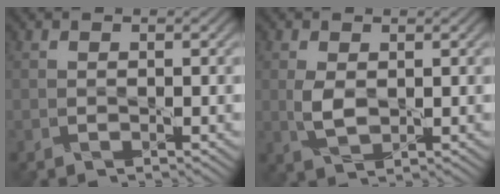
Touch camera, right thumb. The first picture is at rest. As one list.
[{"total": 2.9, "force": [0.3, 1.7, 2.4], "torque": [-0.059, -0.004, 0.009]}]